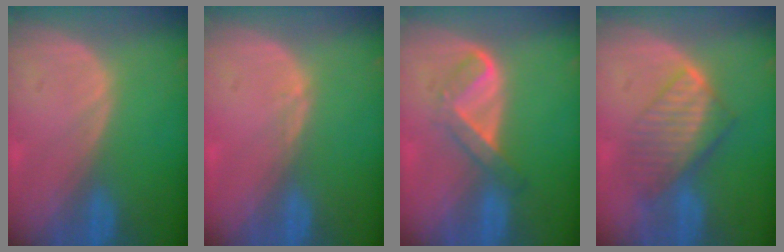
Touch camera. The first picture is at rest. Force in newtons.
{"total": 0.6, "press": 0.4, "slide": 0.4}
{"total": 5.4, "press": 4.5, "slide": 3.0}
{"total": 7.5, "press": 6.8, "slide": 3.1}